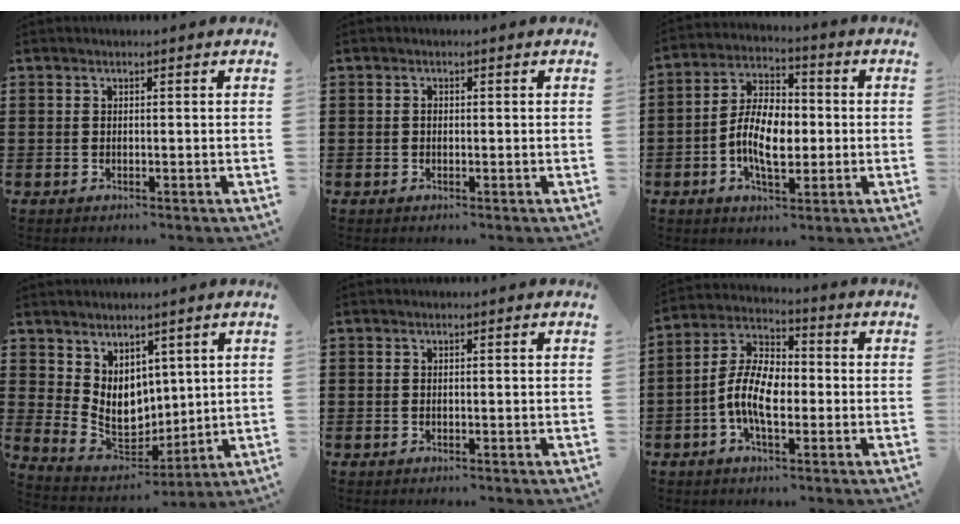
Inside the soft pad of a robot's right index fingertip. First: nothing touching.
{"total": 0.7, "force": [-0.1, 0.5, 0.5], "torque": [-0.012, 0.000, -0.002]}
{"total": 8.8, "force": [-1.4, 4.7, 7.3], "torque": [-0.156, 0.009, -0.031]}
{"total": 7.0, "force": [2.8, 5.5, 3.2], "torque": [-0.072, -0.013, 0.058]}
{"total": 0.0}
{"total": 8.6, "force": [-2.1, 4.3, 7.1], "torque": [-0.172, -0.003, -0.047]}